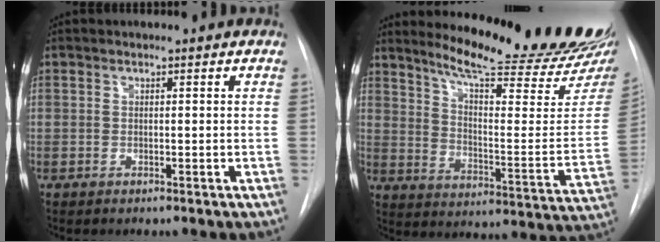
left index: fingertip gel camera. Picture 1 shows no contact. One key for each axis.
{"total": 22.8, "fx": 20.3, "fy": 0.6, "fz": 10.4, "tx": -0.154, "ty": -0.112, "tz": 0.267}